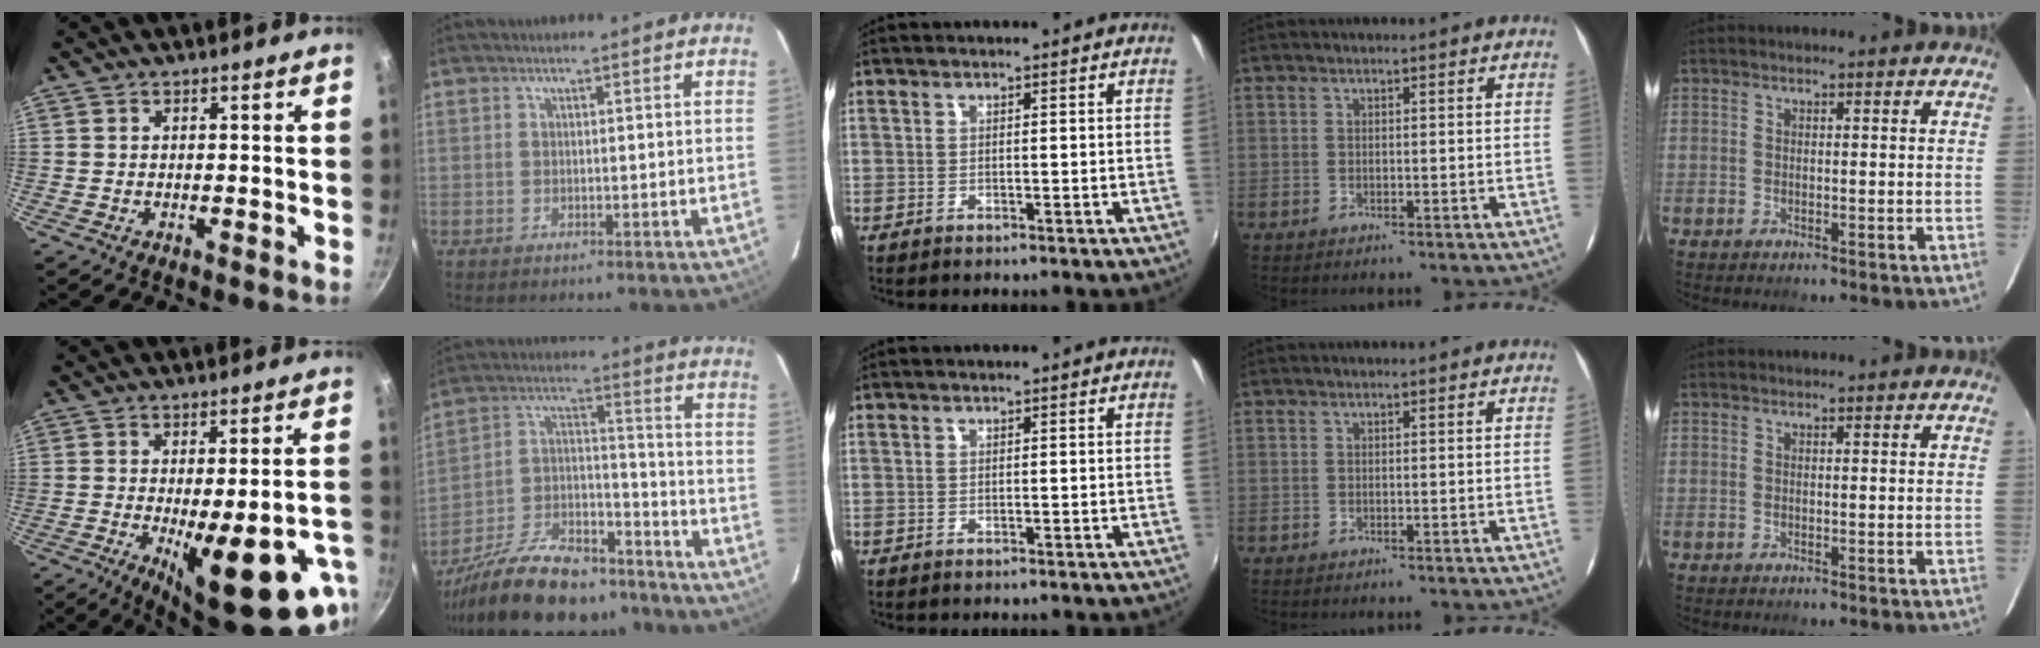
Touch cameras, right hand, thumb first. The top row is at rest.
{"thumb": {"total": 20.0, "force": [-7.4, 6.2, 17.5], "torque": [-0.211, 0.003, -0.087]}, "index": {"total": 24.4, "force": [-19.2, 9.8, 11.3], "torque": [-0.226, 0.016, -0.290]}}